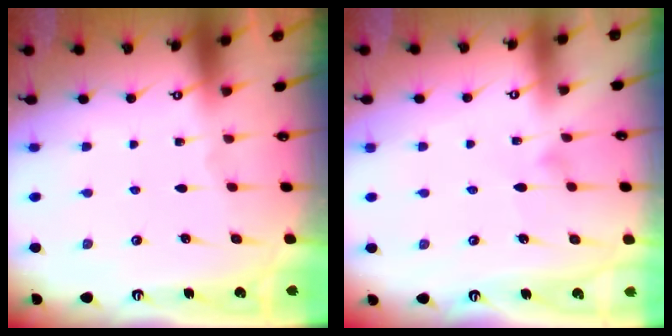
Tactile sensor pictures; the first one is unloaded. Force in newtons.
{"total": 3.3, "press": 3.3, "slide": 0.1}